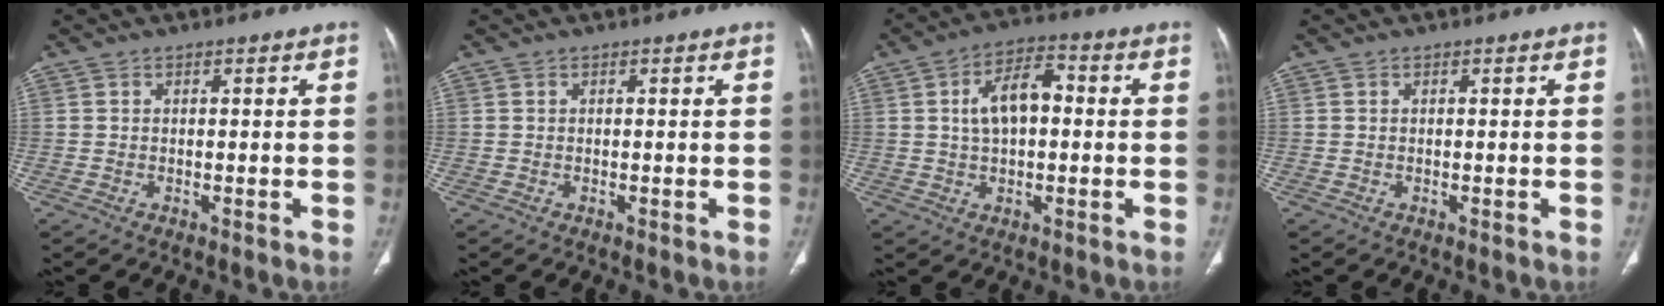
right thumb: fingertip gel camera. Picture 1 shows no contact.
{"total": 0.0}
{"total": 9.0, "force": [1.0, 5.0, 7.4], "torque": [-0.122, 0.022, 0.011]}
{"total": 0.0}